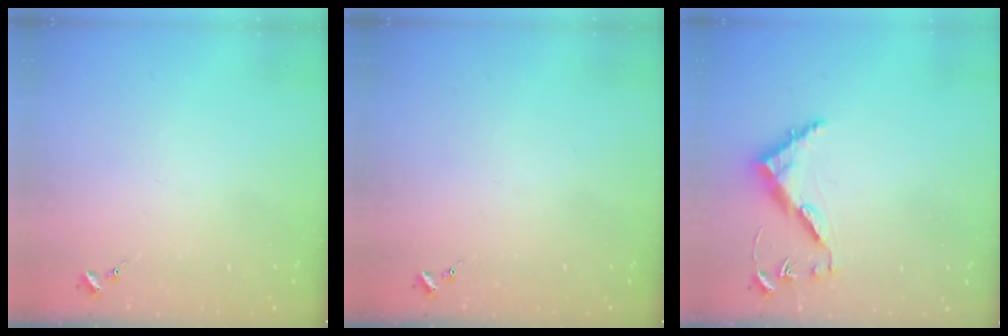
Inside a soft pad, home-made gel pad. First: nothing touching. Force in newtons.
{"total": 0.0}
{"total": 8.2, "press": 8.1, "slide": 0.6}